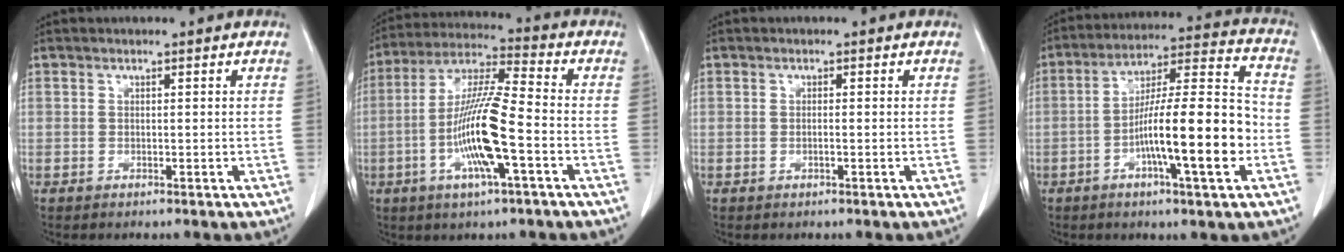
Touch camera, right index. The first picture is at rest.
{"total": 13.4, "force": [-3.7, 1.0, 12.9], "torque": [-0.255, -0.002, -0.075]}
{"total": 0.6, "force": [-0.2, 0.0, 0.6], "torque": [-0.012, 0.000, -0.003]}
{"total": 16.1, "force": [-4.4, 1.4, 15.4], "torque": [-0.255, 0.007, -0.074]}